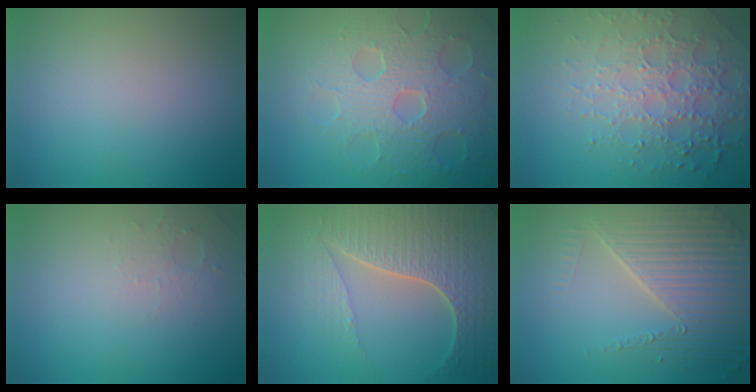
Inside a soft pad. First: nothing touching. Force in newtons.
{"total": 8.2, "press": 5.8, "slide": 5.8}
{"total": 6.7, "press": 4.9, "slide": 4.5}
{"total": 1.6, "press": 1.5, "slide": 0.4}
{"total": 7.5, "press": 5.6, "slide": 5.0}
{"total": 6.9, "press": 5.0, "slide": 4.8}